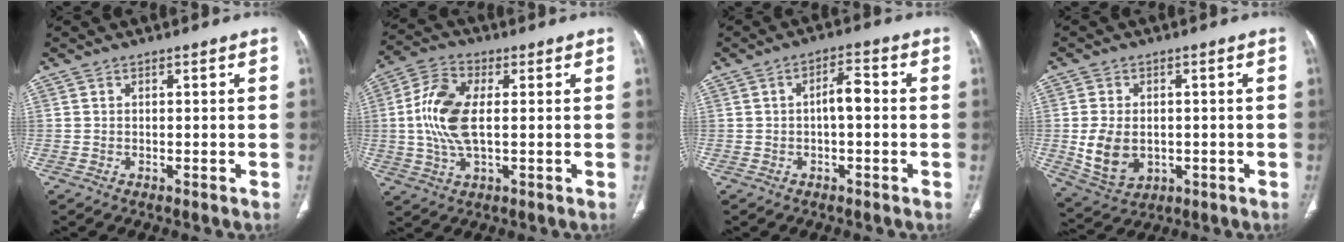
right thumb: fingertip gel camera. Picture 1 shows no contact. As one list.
[{"total": 11.2, "force": [0.6, 5.5, 9.8], "torque": [-0.215, 0.008, 0.011]}, {"total": 4.3, "force": [-0.3, 1.8, 3.9], "torque": [-0.062, 0.017, -0.009]}, {"total": 9.0, "force": [-0.9, 6.5, 6.2], "torque": [-0.108, -0.002, 0.003]}]